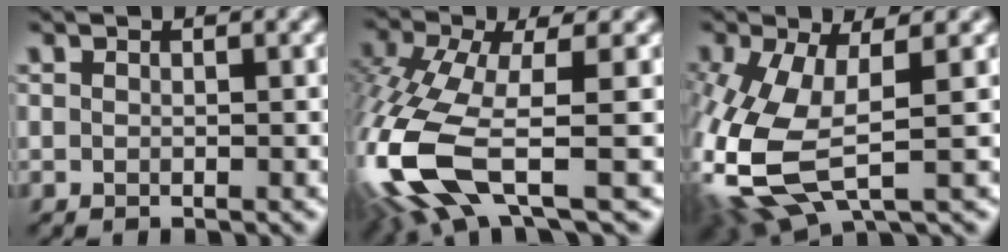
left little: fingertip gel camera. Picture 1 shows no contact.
{"total": 11.1, "force": [-3.9, 4.1, 9.6], "torque": [-0.244, -0.019, -0.078]}
{"total": 9.7, "force": [-1.3, 4.7, 8.4], "torque": [-0.222, -0.019, -0.016]}